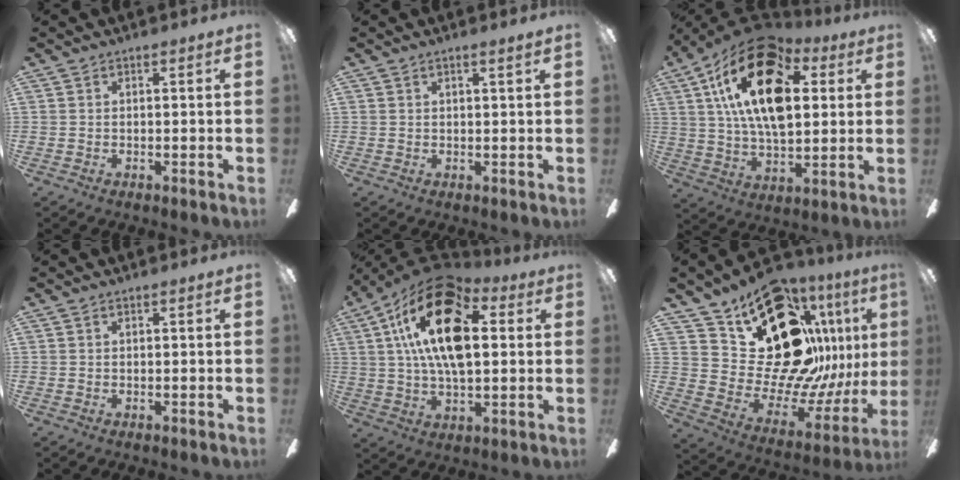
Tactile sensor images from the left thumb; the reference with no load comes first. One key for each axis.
{"total": 1.2, "fx": 0.9, "fy": -0.1, "fz": 0.8, "tx": -0.017, "ty": -0.001, "tz": 0.016}
{"total": 24.4, "fx": 9.1, "fy": 13.1, "fz": 18.5, "tx": -0.340, "ty": -0.025, "tz": 0.151}
{"total": 0.0}
{"total": 22.1, "fx": 6.8, "fy": 11.5, "fz": 17.6, "tx": -0.323, "ty": -0.014, "tz": 0.108}
{"total": 27.5, "fx": 13.5, "fy": 15.4, "fz": 18.4, "tx": -0.274, "ty": -0.102, "tz": 0.269}